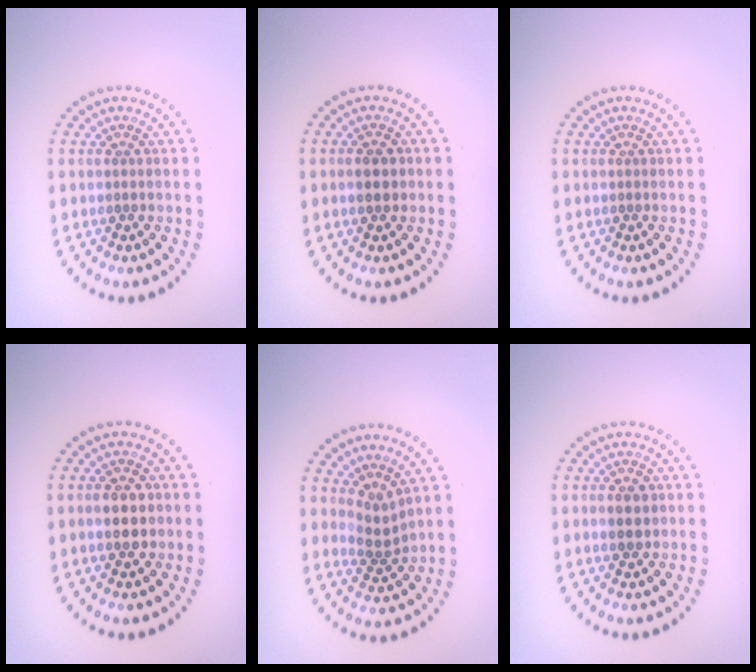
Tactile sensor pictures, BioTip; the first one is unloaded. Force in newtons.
{"total": 1.7, "press": 1.7, "slide": 0.1}
{"total": 0.0}
{"total": 2.7, "press": 2.7, "slide": 0.2}
{"total": 2.2, "press": 1.5, "slide": 1.6}
{"total": 2.1, "press": 2.1, "slide": 0.5}